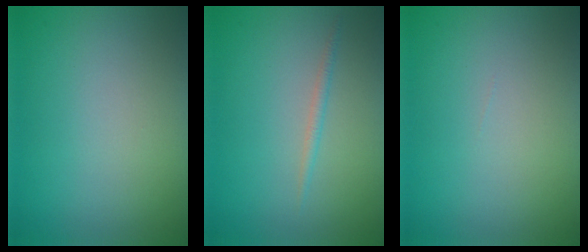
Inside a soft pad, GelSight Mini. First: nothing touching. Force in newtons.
{"total": 0.8, "press": 0.8, "slide": 0.0}
{"total": 0.0}